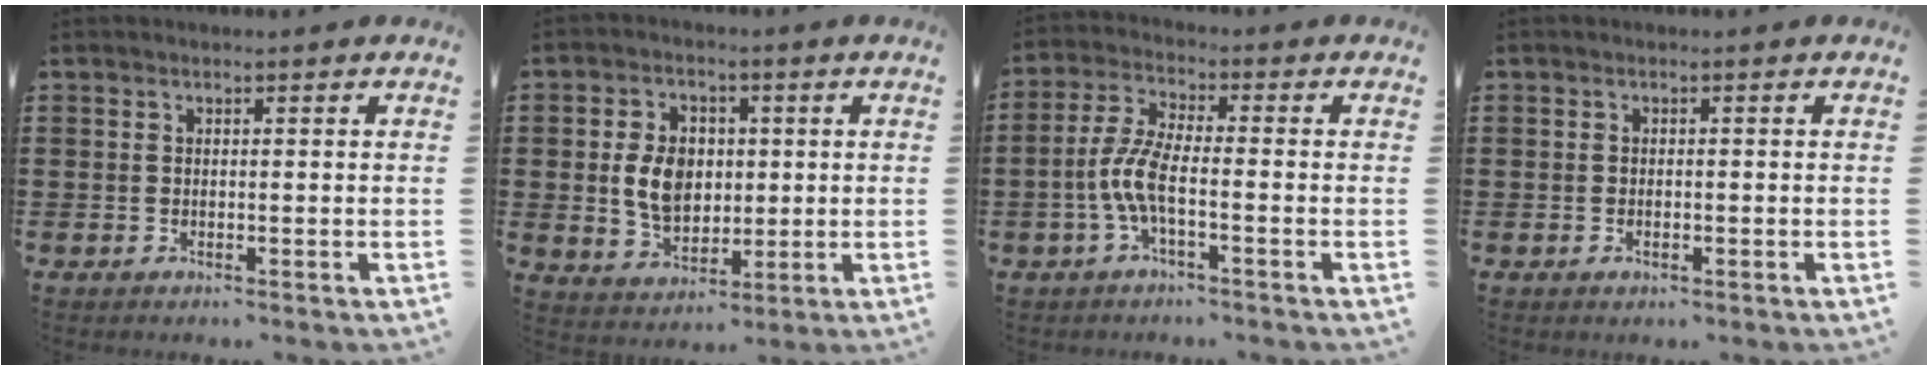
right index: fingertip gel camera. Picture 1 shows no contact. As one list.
[{"total": 7.8, "force": [0.6, 5.8, 5.3], "torque": [-0.111, 0.007, 0.005]}, {"total": 6.3, "force": [-2.1, 1.8, 5.6], "torque": [-0.148, -0.015, -0.051]}, {"total": 0.7, "force": [-0.3, 0.2, 0.6], "torque": [-0.013, -0.005, -0.004]}]